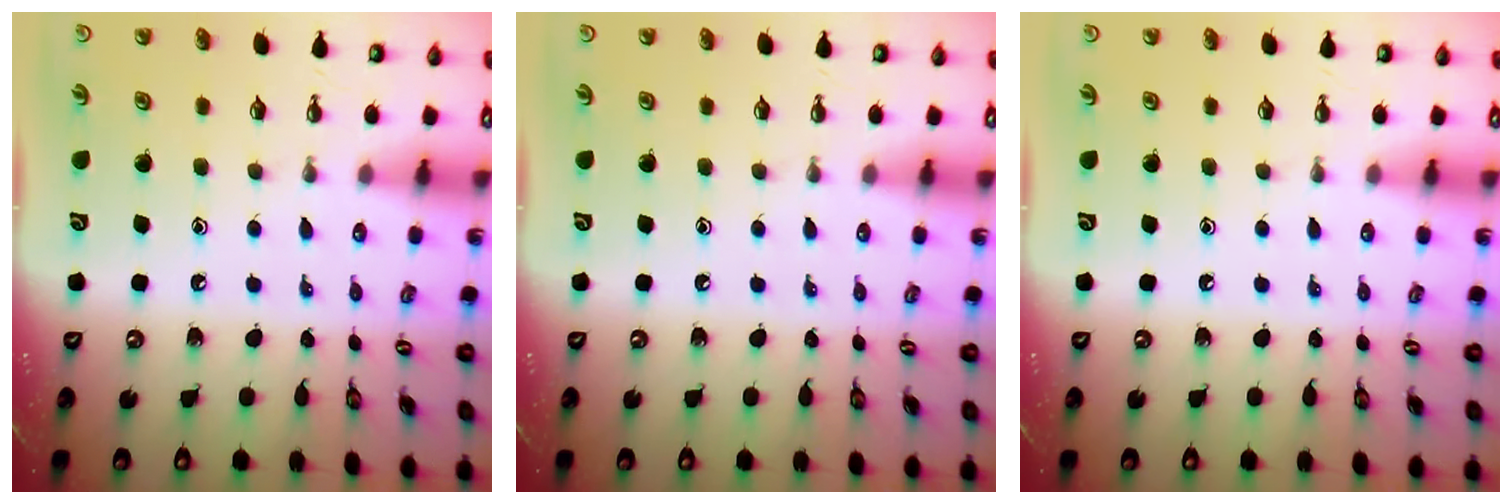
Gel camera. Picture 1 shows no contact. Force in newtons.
{"total": 0.0}
{"total": 0.0}